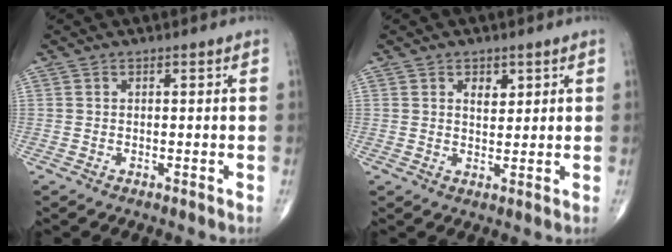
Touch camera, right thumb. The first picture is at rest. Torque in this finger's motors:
{"motor_torque": [-0.01, 0.01, -0.01, 0.02, 0.00]}